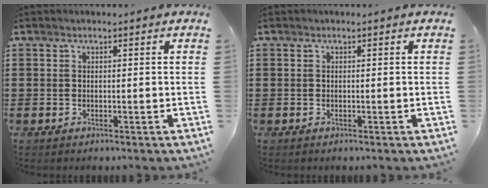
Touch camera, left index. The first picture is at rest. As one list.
[{"total": 0.0}]